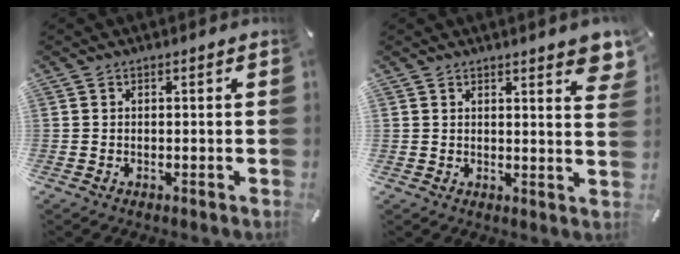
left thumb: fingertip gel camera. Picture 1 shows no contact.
{"total": 3.6, "force": [2.9, 1.0, 1.9], "torque": [-0.021, -0.015, 0.048]}